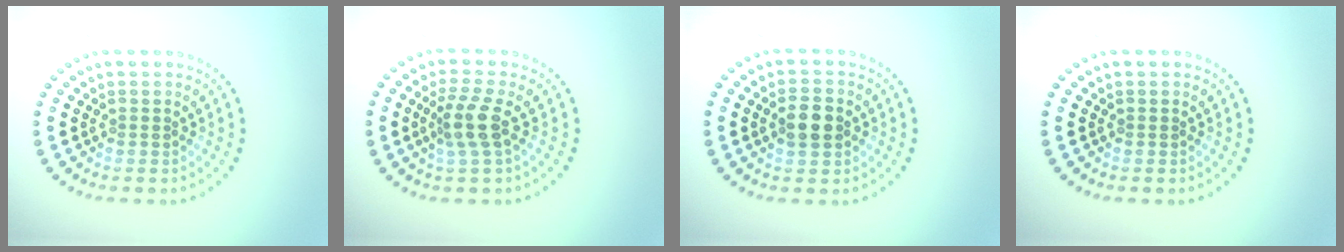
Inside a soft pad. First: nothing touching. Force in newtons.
{"total": 2.9, "press": 2.3, "slide": 1.8}
{"total": 2.8, "press": 2.8, "slide": 0.1}
{"total": 0.0}